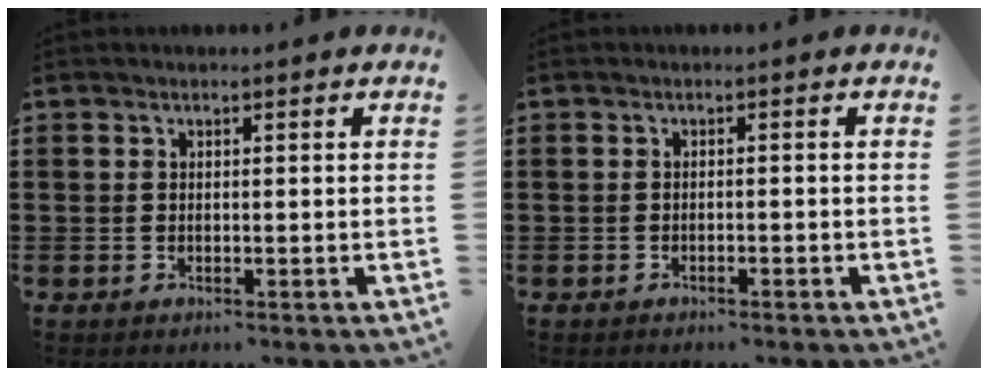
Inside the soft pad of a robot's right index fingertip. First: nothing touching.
{"total": 0.8, "force": [-0.7, 0.0, 0.3], "torque": [-0.011, -0.006, -0.012]}